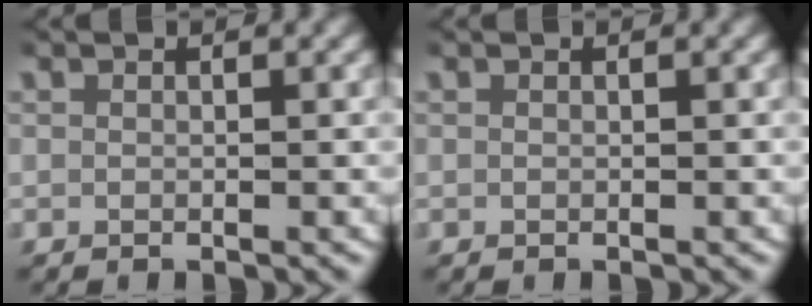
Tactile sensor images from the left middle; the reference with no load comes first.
{"total": 0.0}